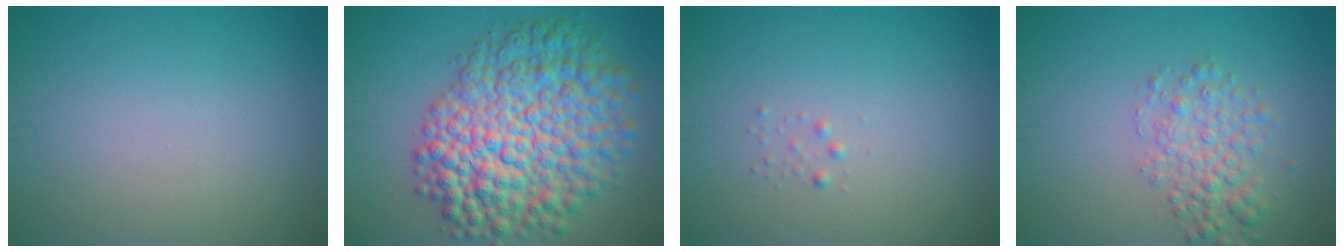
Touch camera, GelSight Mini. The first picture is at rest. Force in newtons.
{"total": 12.1, "press": 12.1, "slide": 0.3}
{"total": 0.6, "press": 0.6, "slide": 0.0}
{"total": 3.4, "press": 3.4, "slide": 0.1}